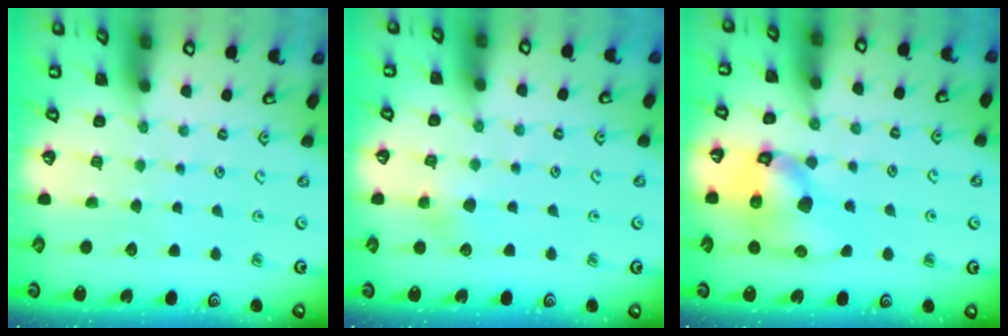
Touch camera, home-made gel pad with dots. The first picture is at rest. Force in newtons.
{"total": 5.7, "press": 5.7, "slide": 0.4}
{"total": 15.9, "press": 15.7, "slide": 2.6}